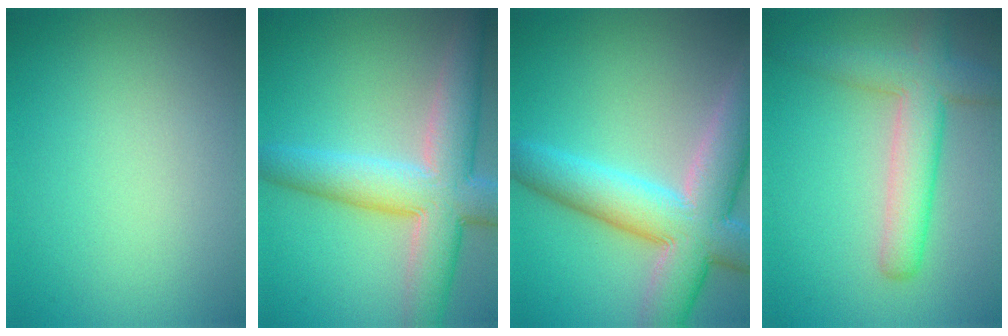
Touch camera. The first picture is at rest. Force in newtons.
{"total": 8.2, "press": 8.2, "slide": 0.5}
{"total": 9.6, "press": 9.6, "slide": 0.7}
{"total": 4.9, "press": 4.9, "slide": 0.2}